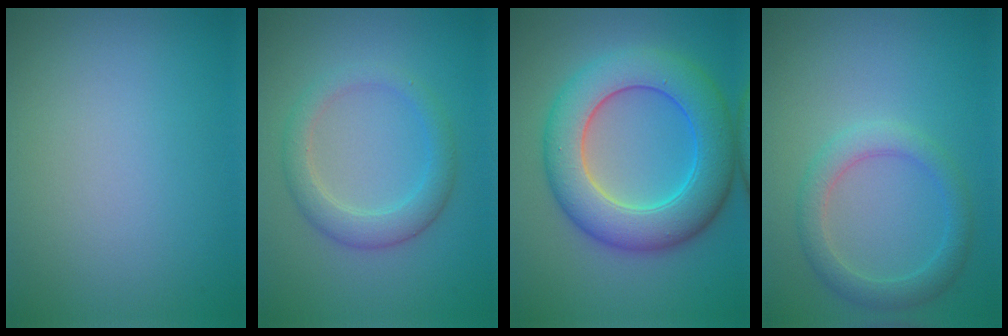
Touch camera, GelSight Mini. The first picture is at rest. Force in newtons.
{"total": 3.3, "press": 3.3, "slide": 0.2}
{"total": 8.7, "press": 8.7, "slide": 0.3}
{"total": 2.9, "press": 2.9, "slide": 0.1}